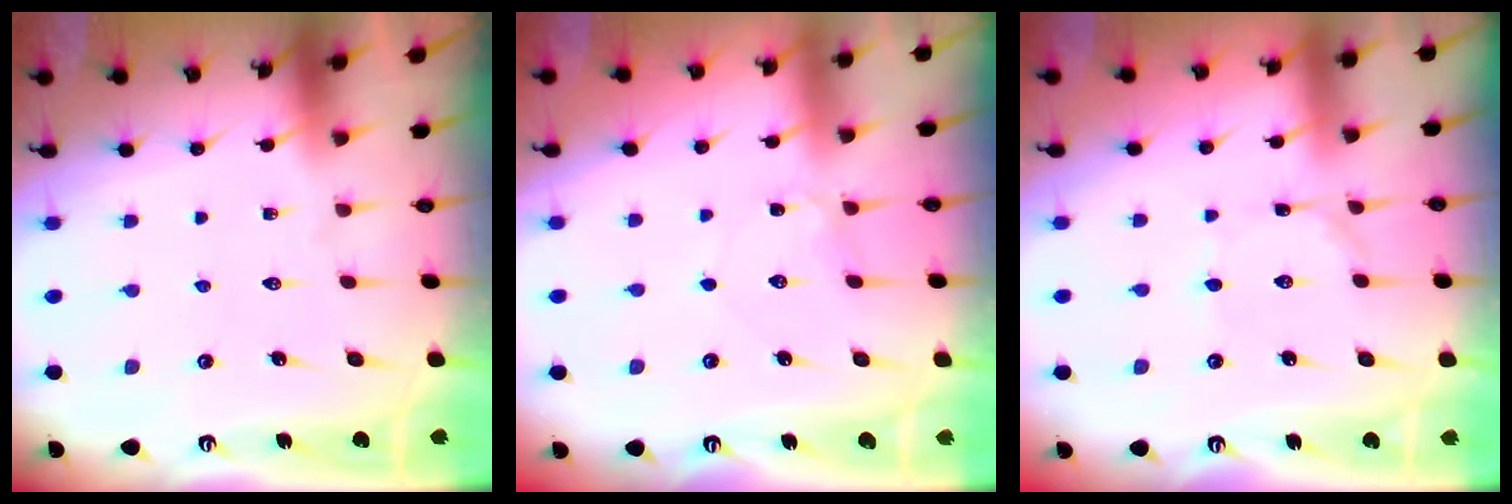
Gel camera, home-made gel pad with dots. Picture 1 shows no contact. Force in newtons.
{"total": 2.7, "press": 2.7, "slide": 0.2}
{"total": 0.9, "press": 0.9, "slide": 0.1}